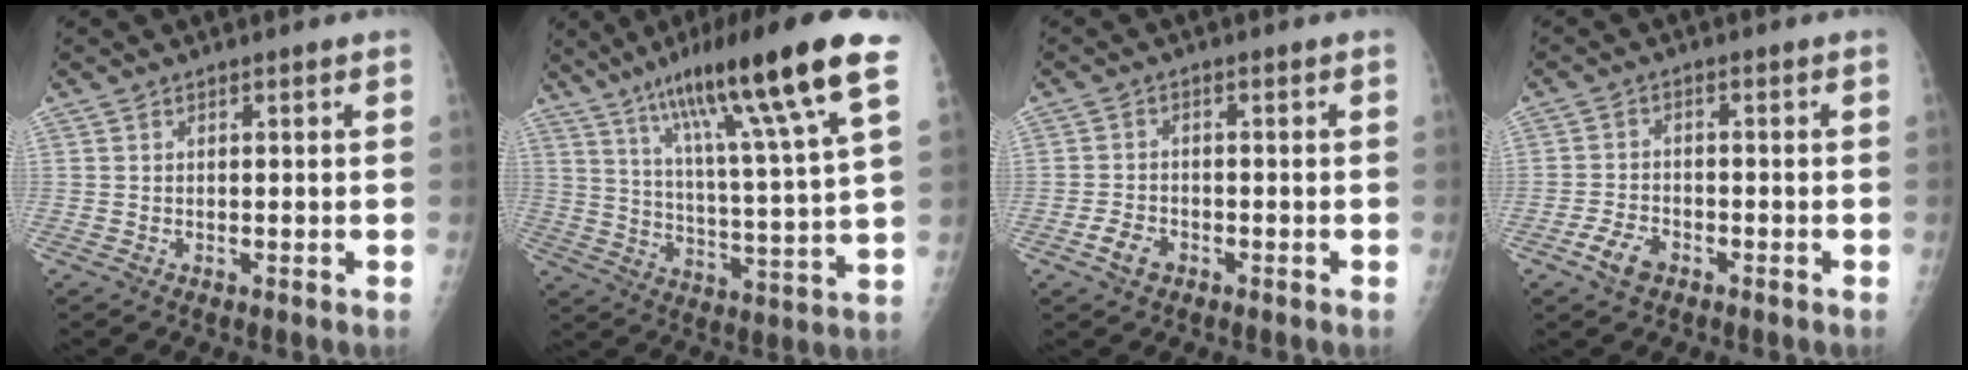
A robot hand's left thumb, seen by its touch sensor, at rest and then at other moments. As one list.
[{"total": 21.9, "force": [12.7, 1.8, 17.8], "torque": [-0.272, -0.033, 0.201]}, {"total": 3.5, "force": [-1.8, 2.3, 1.9], "torque": [-0.032, 0.010, -0.032]}, {"total": 4.5, "force": [-2.6, 2.7, 2.5], "torque": [-0.046, 0.011, -0.047]}]